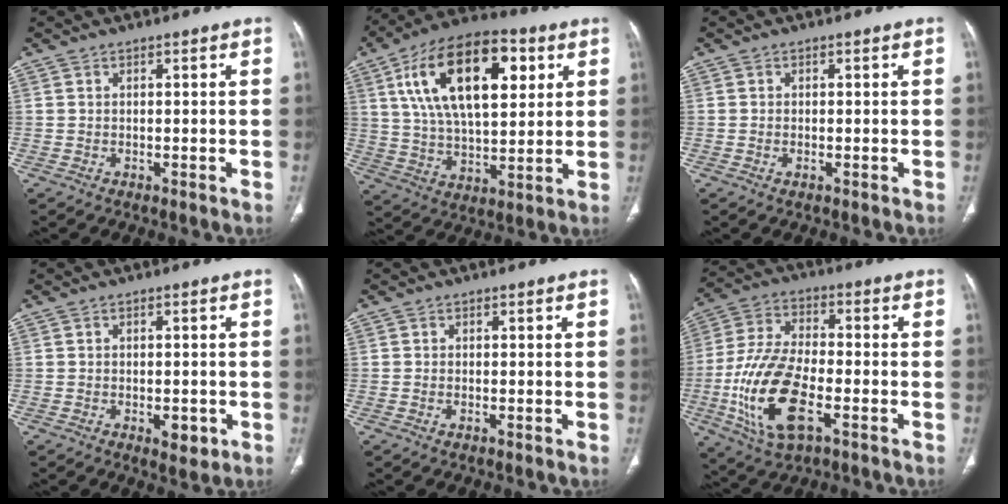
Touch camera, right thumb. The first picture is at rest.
{"total": 23.0, "force": [7.9, 11.3, 18.4], "torque": [-0.296, -0.006, 0.131]}
{"total": 0.8, "force": [-0.3, 0.3, 0.6], "torque": [-0.016, 0.000, -0.005]}
{"total": 3.7, "force": [-1.2, 1.9, 2.9], "torque": [-0.026, 0.000, -0.008]}
{"total": 0.6, "force": [-0.2, 0.3, 0.5], "torque": [-0.014, 0.000, -0.005]}
{"total": 17.4, "force": [-5.4, 7.8, 14.6], "torque": [-0.301, 0.012, -0.095]}